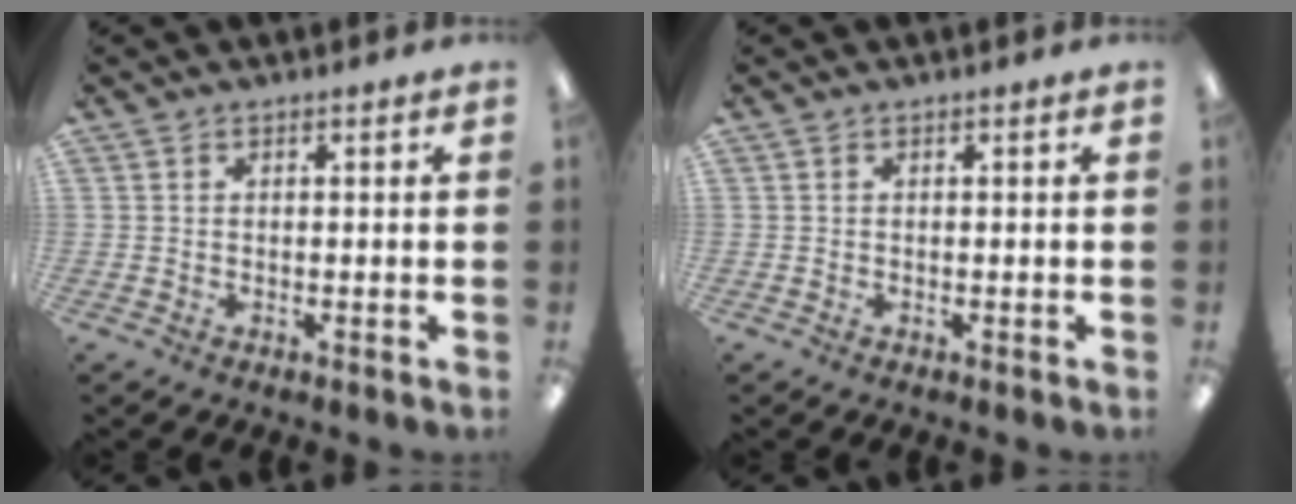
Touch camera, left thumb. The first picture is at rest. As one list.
[{"total": 0.0}]